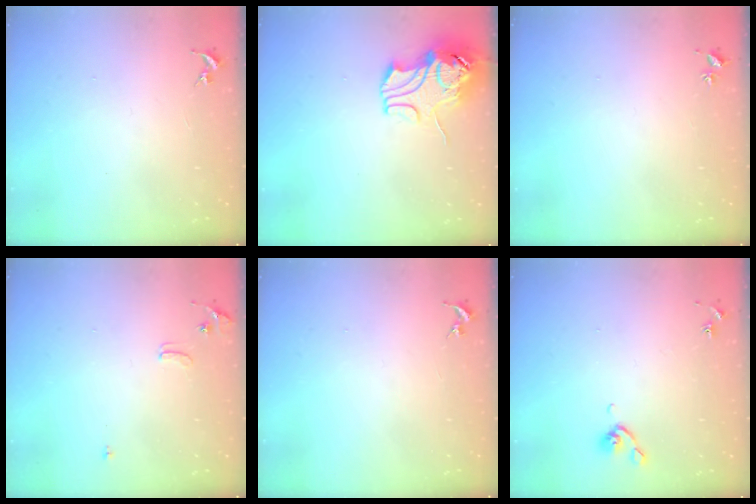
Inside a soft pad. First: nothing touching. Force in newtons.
{"total": 11.2, "press": 11.0, "slide": 1.7}
{"total": 2.0, "press": 2.0, "slide": 0.3}
{"total": 6.1, "press": 6.0, "slide": 0.9}
{"total": 0.0}
{"total": 4.8, "press": 4.6, "slide": 1.0}